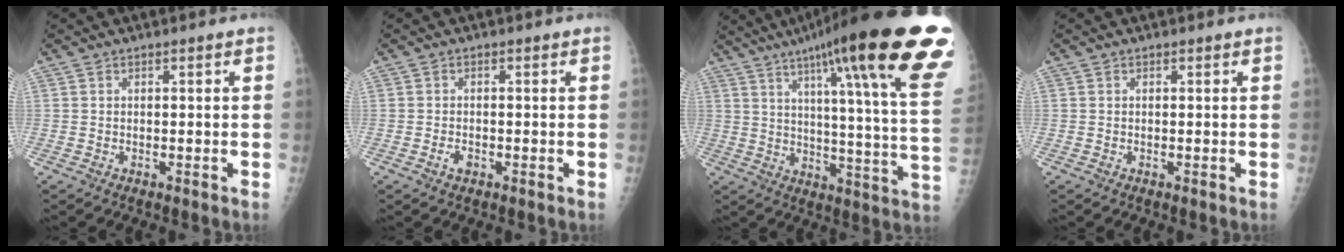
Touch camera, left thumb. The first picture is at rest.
{"total": 1.6, "force": [-0.7, 1.1, 1.0], "torque": [-0.014, 0.003, -0.012]}
{"total": 32.0, "force": [18.8, 4.3, 25.6], "torque": [-0.288, -0.058, 0.259]}
{"total": 0.0}